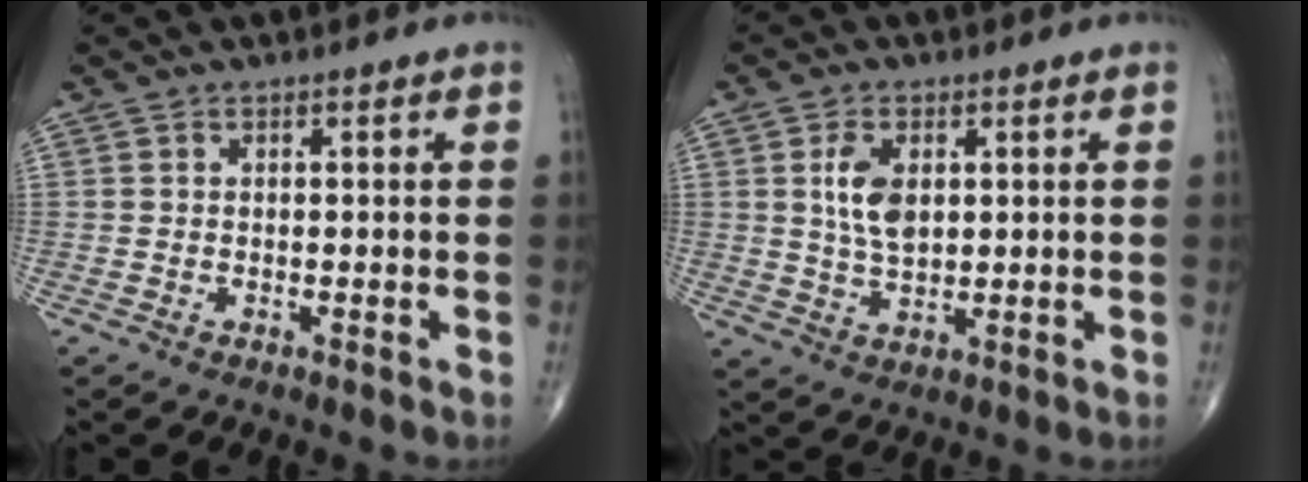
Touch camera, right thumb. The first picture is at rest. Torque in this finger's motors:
{"motor_torque": [1.37, 1.05, 1.13, 0.15, 0.07]}